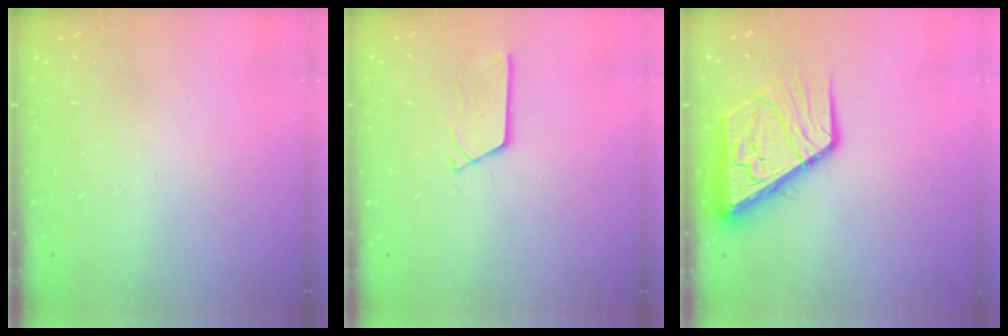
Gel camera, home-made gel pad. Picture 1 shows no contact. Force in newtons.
{"total": 4.3, "press": 4.3, "slide": 0.4}
{"total": 12.0, "press": 11.9, "slide": 1.4}